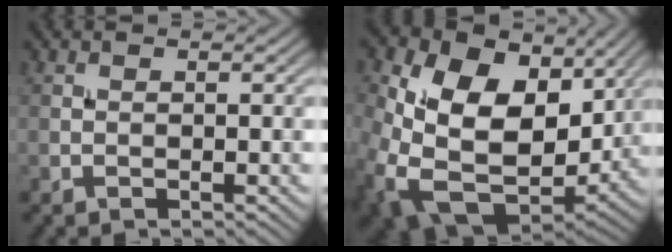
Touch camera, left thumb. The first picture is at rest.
{"total": 18.7, "force": [1.2, 13.6, 12.7], "torque": [-0.282, -0.040, 0.051]}